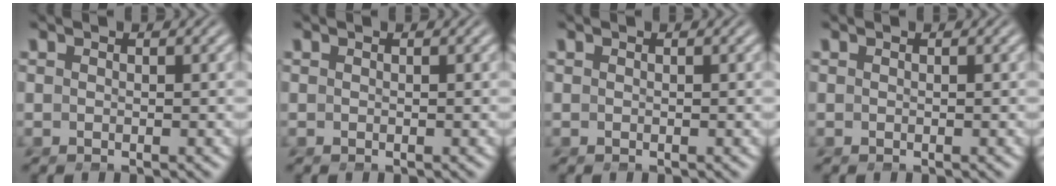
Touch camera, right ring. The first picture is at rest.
{"total": 0.0}
{"total": 0.0}
{"total": 0.0}